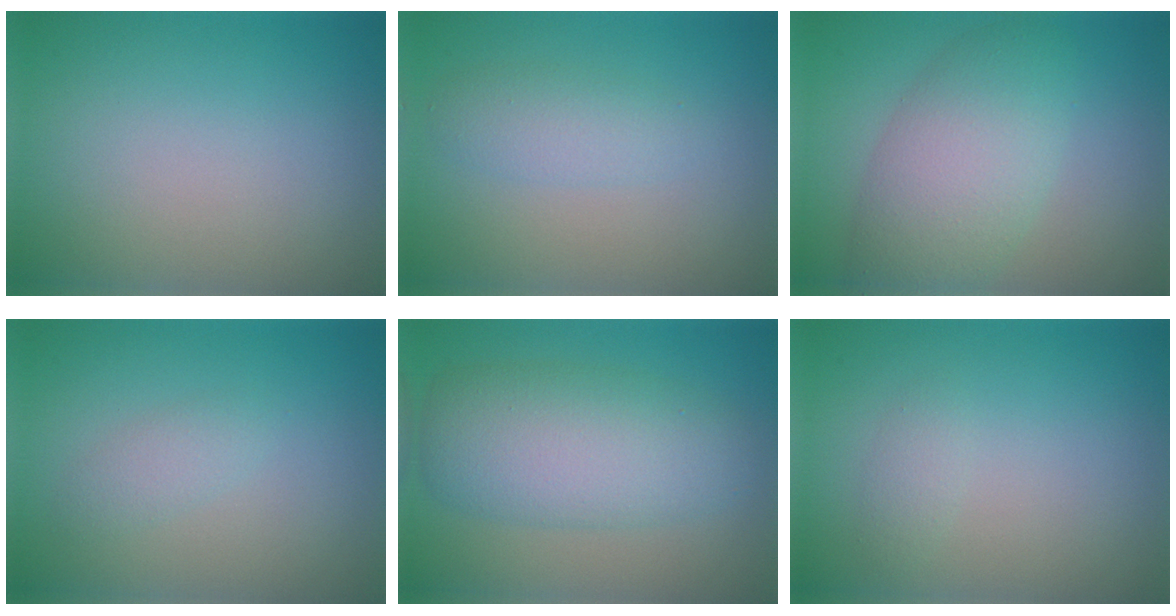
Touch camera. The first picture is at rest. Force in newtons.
{"total": 2.3, "press": 2.3, "slide": 0.2}
{"total": 6.8, "press": 6.8, "slide": 0.3}
{"total": 1.3, "press": 1.3, "slide": 0.1}
{"total": 7.3, "press": 7.3, "slide": 0.2}
{"total": 0.9, "press": 0.9, "slide": 0.0}